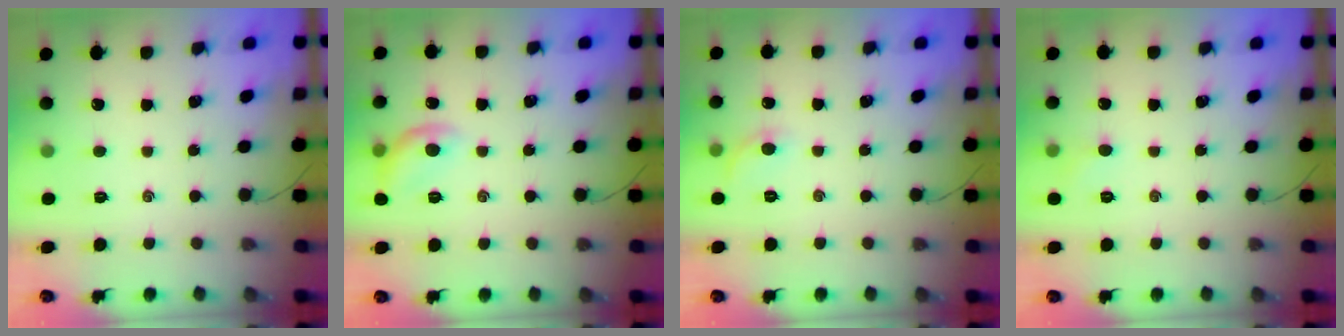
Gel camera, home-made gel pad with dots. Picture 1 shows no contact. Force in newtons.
{"total": 9.1, "press": 9.1, "slide": 0.8}
{"total": 4.9, "press": 4.7, "slide": 1.5}
{"total": 3.3, "press": 3.1, "slide": 1.0}